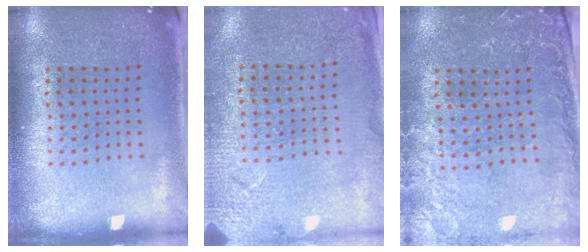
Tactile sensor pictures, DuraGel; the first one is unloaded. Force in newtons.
{"total": 2.7, "press": 2.7, "slide": 0.1}
{"total": 0.7, "press": 0.6, "slide": 0.4}